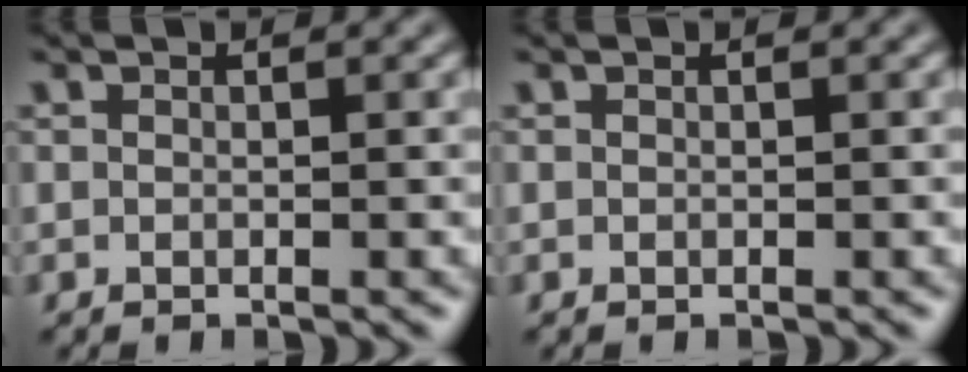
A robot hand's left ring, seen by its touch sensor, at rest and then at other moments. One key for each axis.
{"total": 0.0}